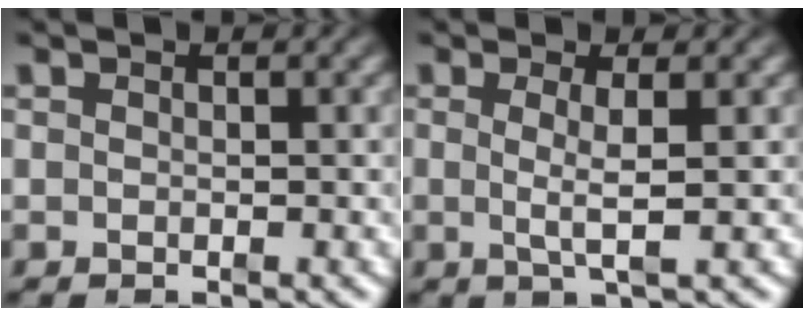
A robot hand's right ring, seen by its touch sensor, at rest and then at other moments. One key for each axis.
{"total": 2.8, "fx": 0.2, "fy": -0.1, "fz": 2.7, "tx": -0.050, "ty": -0.011, "tz": 0.010}